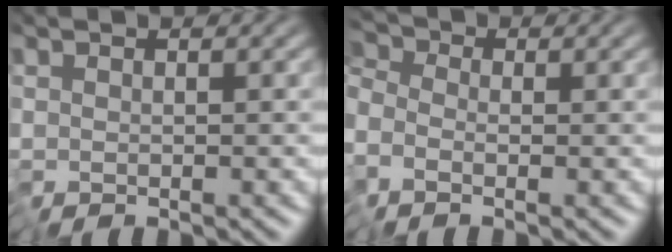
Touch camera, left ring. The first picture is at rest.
{"total": 3.5, "force": [-1.7, 2.7, 1.5], "torque": [-0.039, 0.000, -0.042]}